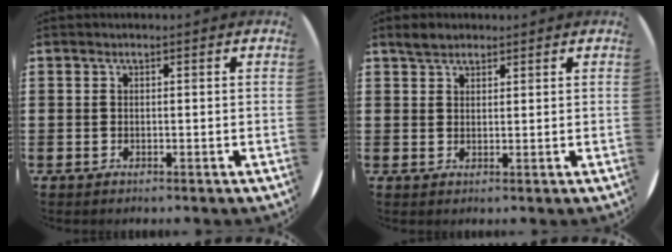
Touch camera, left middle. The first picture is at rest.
{"total": 2.4, "force": [2.1, 0.9, 0.4], "torque": [-0.003, 0.003, 0.040]}